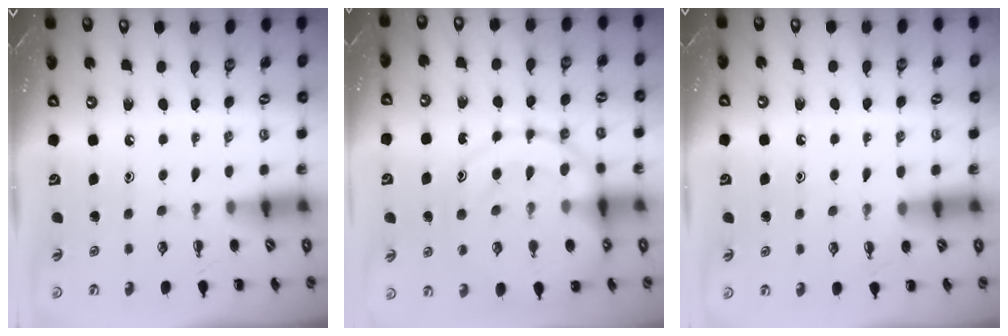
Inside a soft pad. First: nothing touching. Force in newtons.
{"total": 16.9, "press": 16.7, "slide": 2.5}
{"total": 6.3, "press": 6.0, "slide": 2.0}